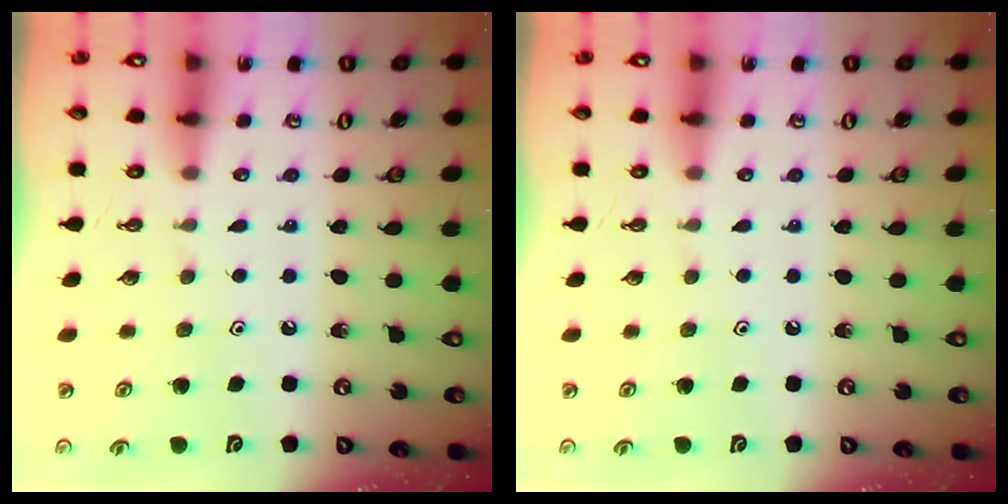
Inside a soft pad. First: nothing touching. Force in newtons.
{"total": 0.0}